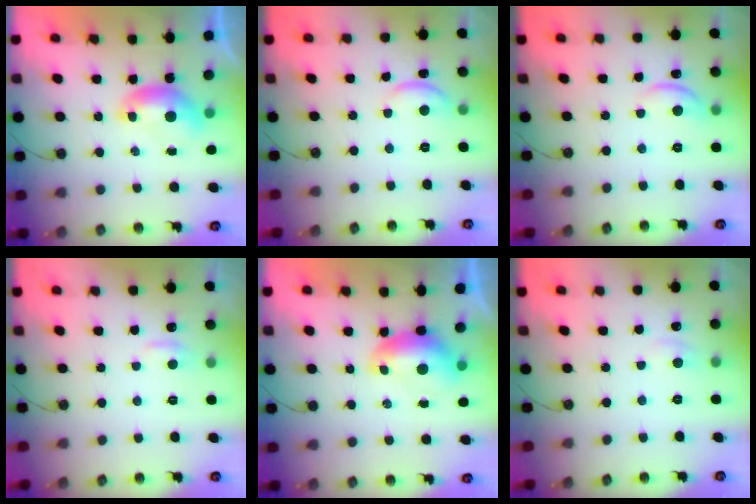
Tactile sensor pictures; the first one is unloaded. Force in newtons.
{"total": 2.9, "press": 2.9, "slide": 0.4}
{"total": 3.4, "press": 3.4, "slide": 0.5}
{"total": 1.2, "press": 1.0, "slide": 0.7}
{"total": 1.1, "press": 1.0, "slide": 0.4}
{"total": 0.6, "press": 0.3, "slide": 0.6}